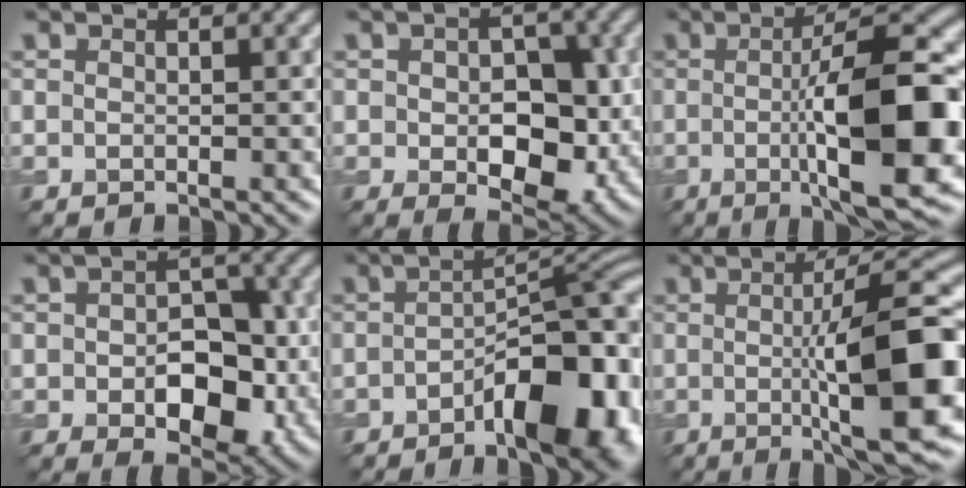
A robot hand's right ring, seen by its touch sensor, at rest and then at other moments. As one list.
[{"total": 7.1, "force": [-0.8, 4.3, 5.6], "torque": [-0.084, -0.010, 0.002]}, {"total": 12.4, "force": [-1.0, 3.0, 12.0], "torque": [-0.172, 0.003, -0.012]}, {"total": 7.4, "force": [-1.5, 4.4, 5.7], "torque": [-0.080, -0.001, -0.016]}, {"total": 11.3, "force": [-4.5, 4.4, 9.4], "torque": [-0.122, 0.006, -0.062]}, {"total": 12.3, "force": [-0.5, 2.8, 12.0], "torque": [-0.160, 0.000, 0.000]}]